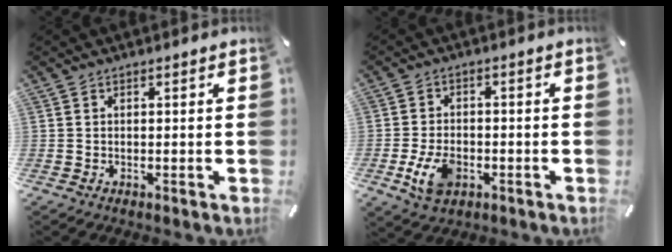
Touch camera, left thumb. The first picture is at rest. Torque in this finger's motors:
{"motor_torque": [0.54, 2.02, 0.85, 0.62, 0.08]}